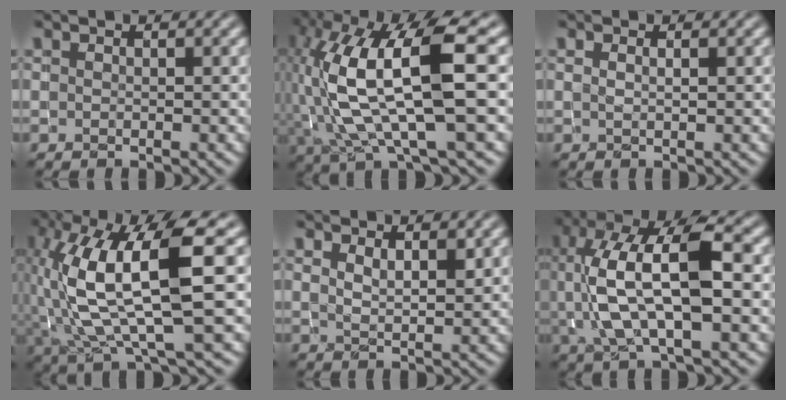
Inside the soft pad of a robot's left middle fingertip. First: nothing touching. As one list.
[{"total": 12.4, "force": [0.2, 3.3, 12.0], "torque": [-0.237, 0.008, 0.004]}, {"total": 1.3, "force": [0.5, 0.6, 1.0], "torque": [-0.001, -0.004, -0.003]}, {"total": 11.1, "force": [1.1, 3.0, 10.6], "torque": [-0.207, -0.002, 0.027]}, {"total": 1.9, "force": [1.1, 0.6, 1.4], "torque": [-0.022, -0.005, 0.022]}, {"total": 9.9, "force": [0.4, 3.7, 9.2], "torque": [-0.180, 0.015, 0.006]}]